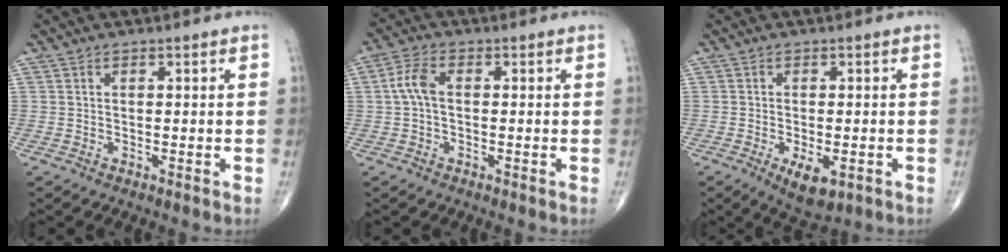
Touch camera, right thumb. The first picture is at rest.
{"total": 4.8, "force": [0.2, 2.7, 4.0], "torque": [-0.091, 0.016, 0.000]}
{"total": 6.0, "force": [-2.1, 2.7, 4.9], "torque": [-0.073, -0.007, -0.024]}